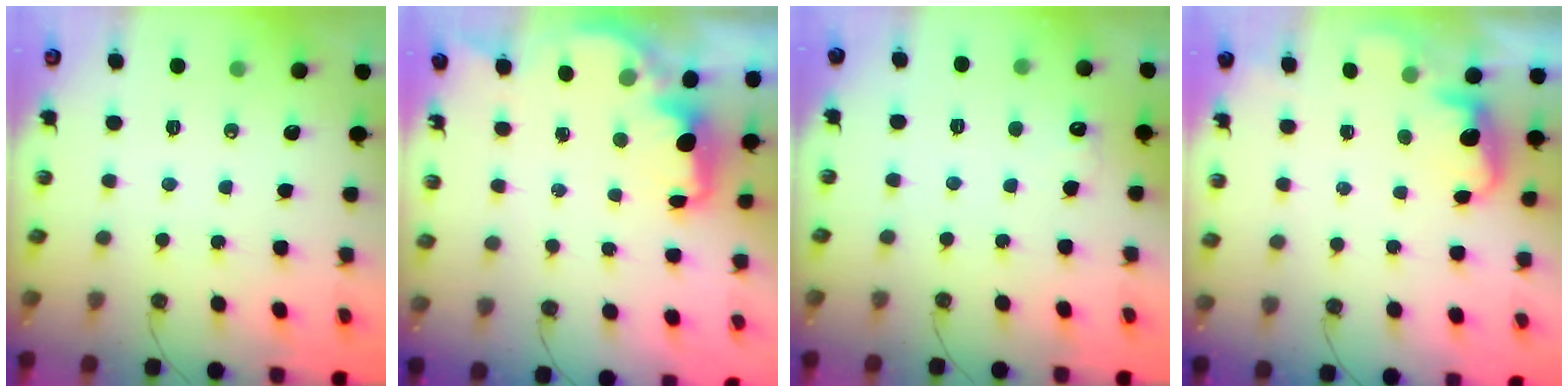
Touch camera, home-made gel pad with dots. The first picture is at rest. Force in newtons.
{"total": 2.3, "press": 2.1, "slide": 0.8}
{"total": 4.2, "press": 4.0, "slide": 1.1}
{"total": 1.4, "press": 1.2, "slide": 0.8}